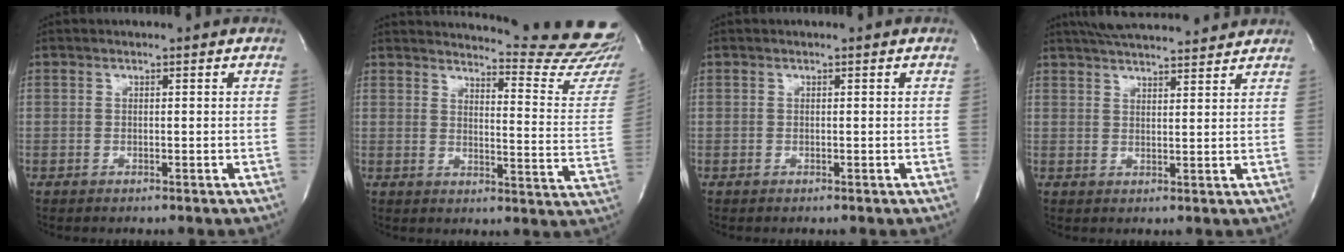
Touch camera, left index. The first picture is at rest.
{"total": 20.2, "force": [19.7, -0.4, 4.8], "torque": [-0.065, -0.156, 0.212]}
{"total": 0.0}
{"total": 14.4, "force": [13.1, 2.0, 5.6], "torque": [-0.094, 0.036, 0.187]}